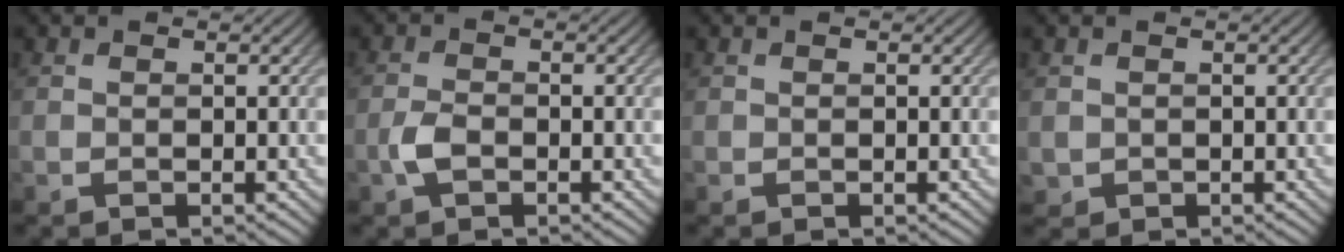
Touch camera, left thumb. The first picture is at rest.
{"total": 2.5, "force": [-1.2, 1.3, 1.8], "torque": [-0.041, 0.000, -0.028]}
{"total": 0.0}
{"total": 1.0, "force": [0.2, 1.0, 0.1], "torque": [-0.006, -0.007, 0.005]}